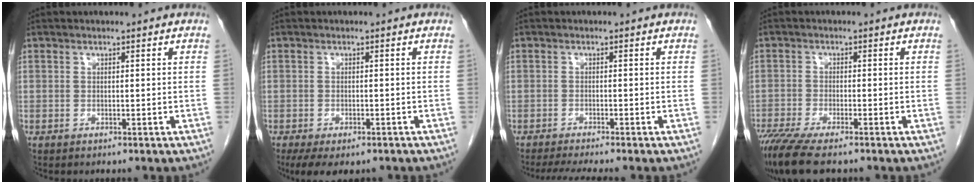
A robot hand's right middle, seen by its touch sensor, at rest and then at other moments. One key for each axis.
{"total": 7.0, "fx": -5.1, "fy": 2.9, "fz": 3.9, "tx": -0.055, "ty": -0.009, "tz": -0.074}
{"total": 5.2, "fx": -4.5, "fy": -0.3, "fz": 2.6, "tx": -0.035, "ty": -0.014, "tz": -0.073}
{"total": 8.6, "fx": -6.8, "fy": 1.2, "fz": 5.2, "tx": -0.088, "ty": -0.020, "tz": -0.114}